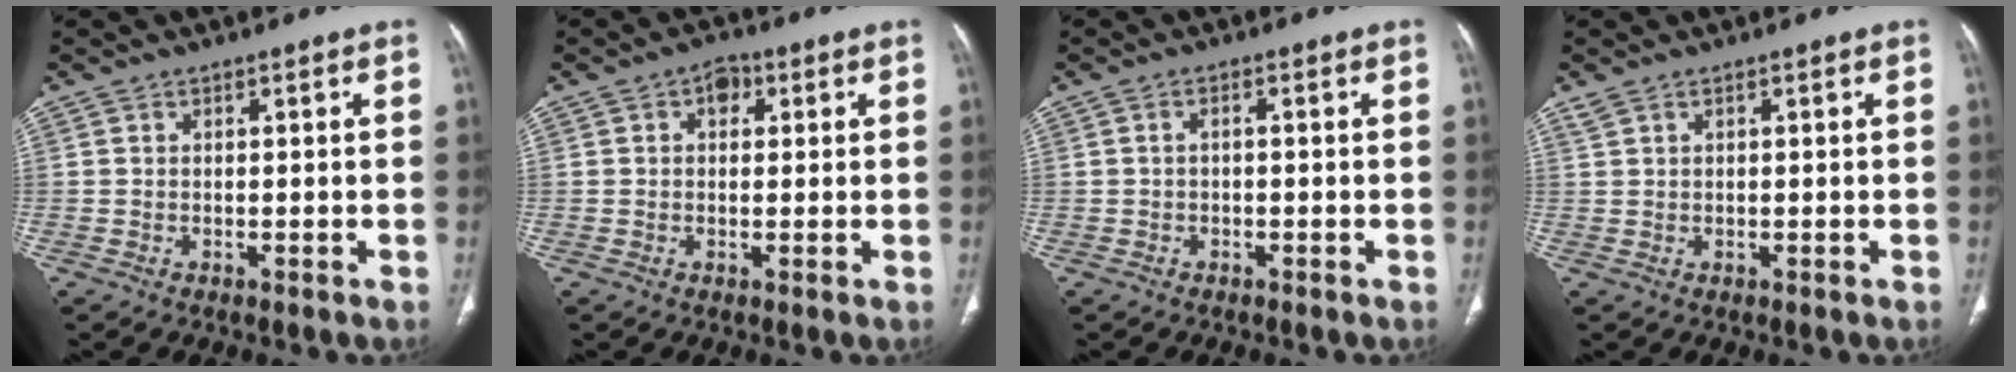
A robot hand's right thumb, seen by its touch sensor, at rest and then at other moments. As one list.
[{"total": 3.2, "force": [1.1, 2.3, 1.9], "torque": [-0.012, 0.004, 0.012]}, {"total": 0.9, "force": [-0.2, 0.5, 0.8], "torque": [-0.013, 0.006, -0.006]}, {"total": 1.0, "force": [0.9, 0.3, 0.3], "torque": [-0.008, 0.008, 0.022]}]